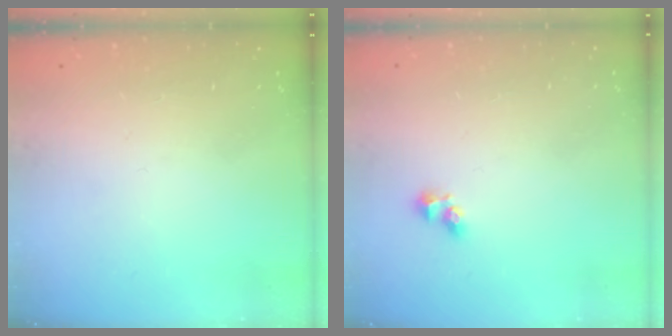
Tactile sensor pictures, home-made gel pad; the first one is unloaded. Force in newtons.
{"total": 2.7, "press": 2.5, "slide": 1.0}